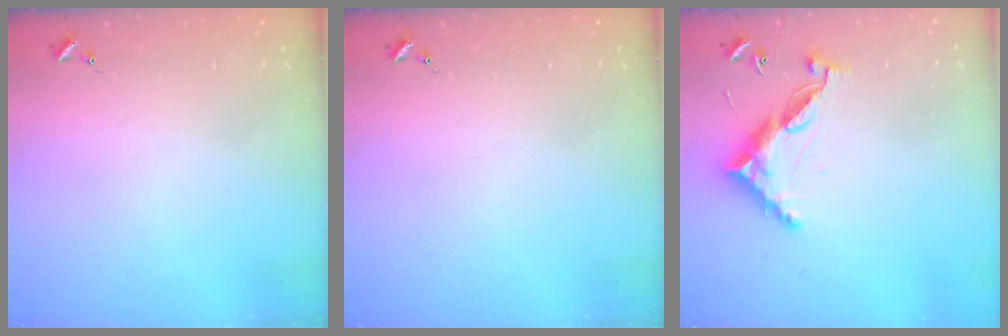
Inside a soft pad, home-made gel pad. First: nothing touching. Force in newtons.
{"total": 0.0}
{"total": 10.4, "press": 10.4, "slide": 0.4}